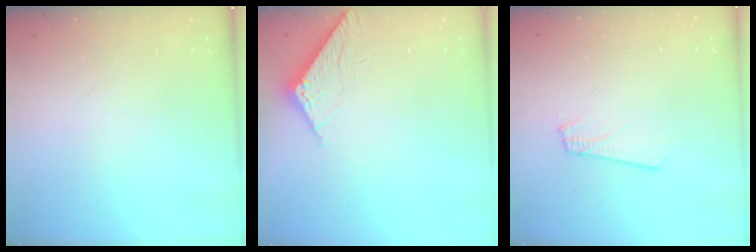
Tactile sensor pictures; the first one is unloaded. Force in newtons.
{"total": 5.4, "press": 5.4, "slide": 0.1}
{"total": 1.8, "press": 1.8, "slide": 0.1}